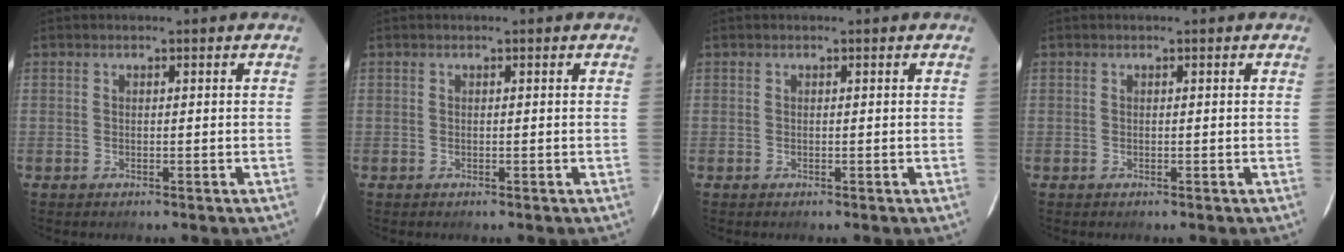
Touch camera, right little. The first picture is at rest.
{"total": 0.0}
{"total": 0.0}
{"total": 0.0}